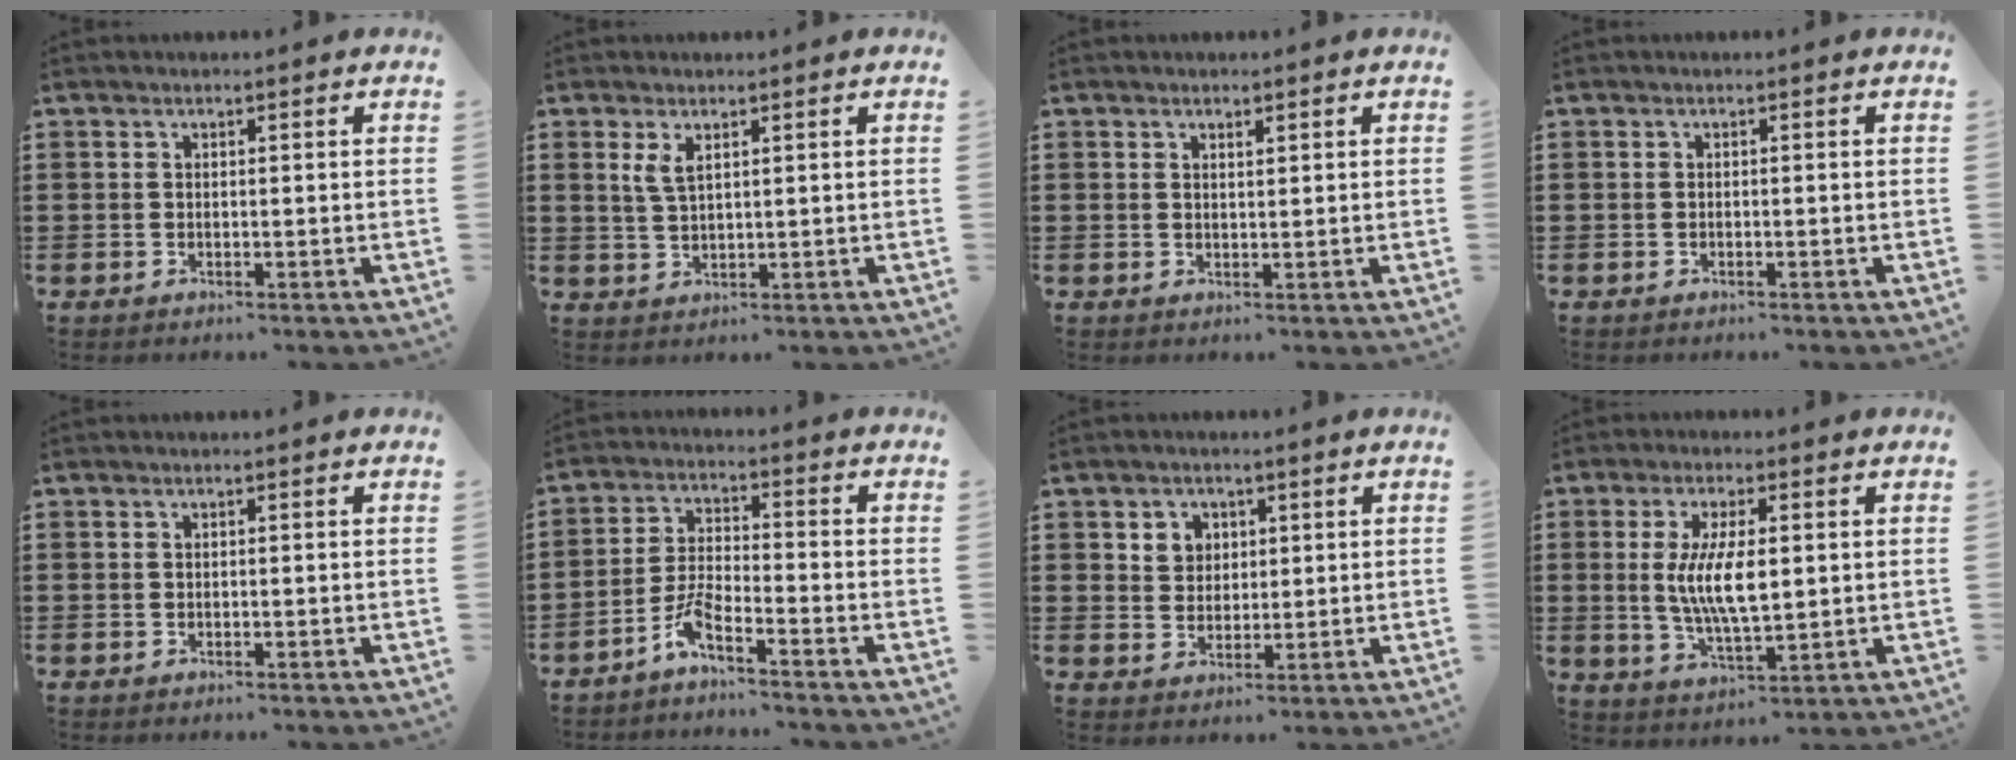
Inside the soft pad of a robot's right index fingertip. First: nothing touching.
{"total": 2.9, "force": [1.5, 1.2, 2.2], "torque": [-0.047, 0.005, 0.026]}
{"total": 1.2, "force": [1.1, 0.3, 0.3], "torque": [-0.005, 0.003, 0.021]}
{"total": 0.0}
{"total": 0.0}
{"total": 4.9, "force": [-4.0, 0.3, 2.9], "torque": [-0.086, -0.012, -0.085]}
{"total": 3.6, "force": [1.6, 3.1, 0.5], "torque": [-0.015, 0.010, 0.027]}
{"total": 8.6, "force": [0.7, 3.0, 8.1], "torque": [-0.166, 0.004, 0.010]}